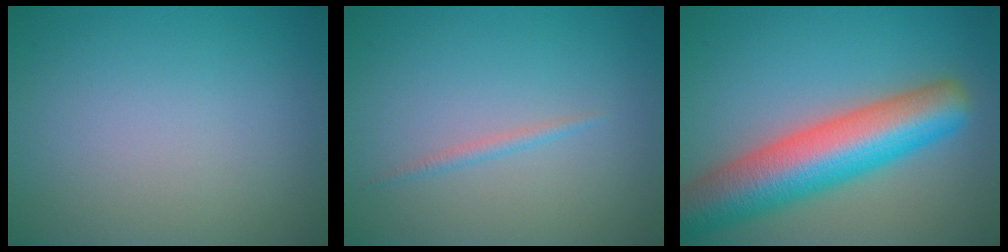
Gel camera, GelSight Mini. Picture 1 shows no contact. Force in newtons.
{"total": 0.8, "press": 0.8, "slide": 0.0}
{"total": 10.4, "press": 10.4, "slide": 0.6}